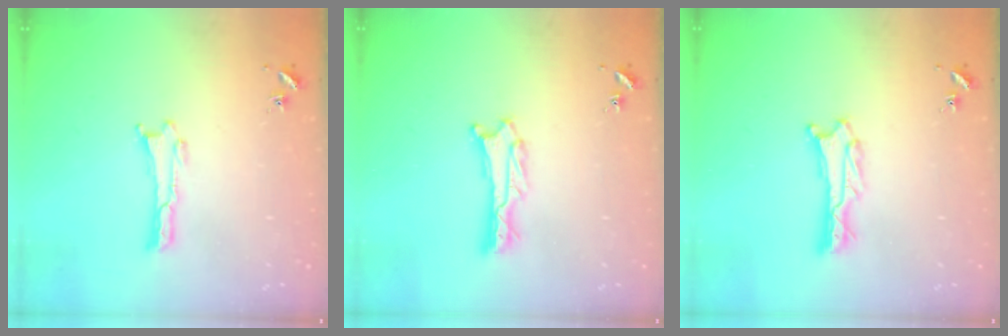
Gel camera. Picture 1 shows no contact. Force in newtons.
{"total": 1.0, "press": 1.0, "slide": 0.1}
{"total": 1.0, "press": 1.0, "slide": 0.1}